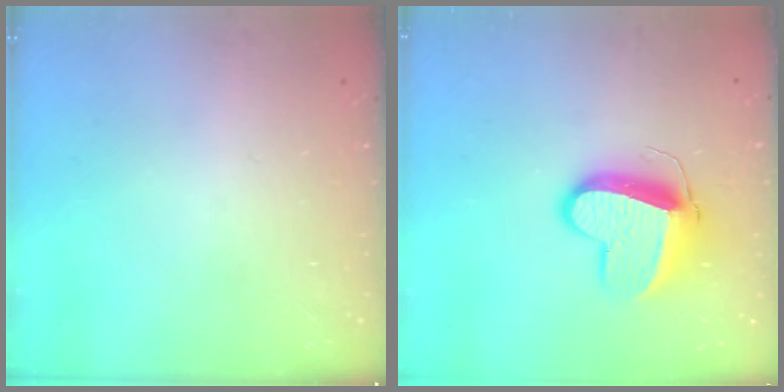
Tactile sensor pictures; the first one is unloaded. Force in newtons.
{"total": 13.4, "press": 13.3, "slide": 1.3}